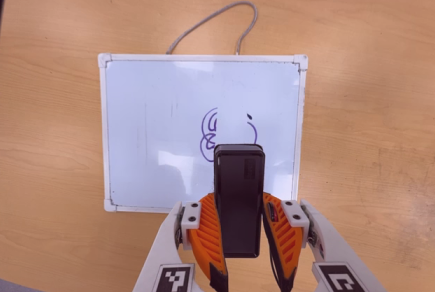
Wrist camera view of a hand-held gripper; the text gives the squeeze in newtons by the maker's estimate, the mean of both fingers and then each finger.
{"total": 8.3, "left": 5.7, "right": 10.9}